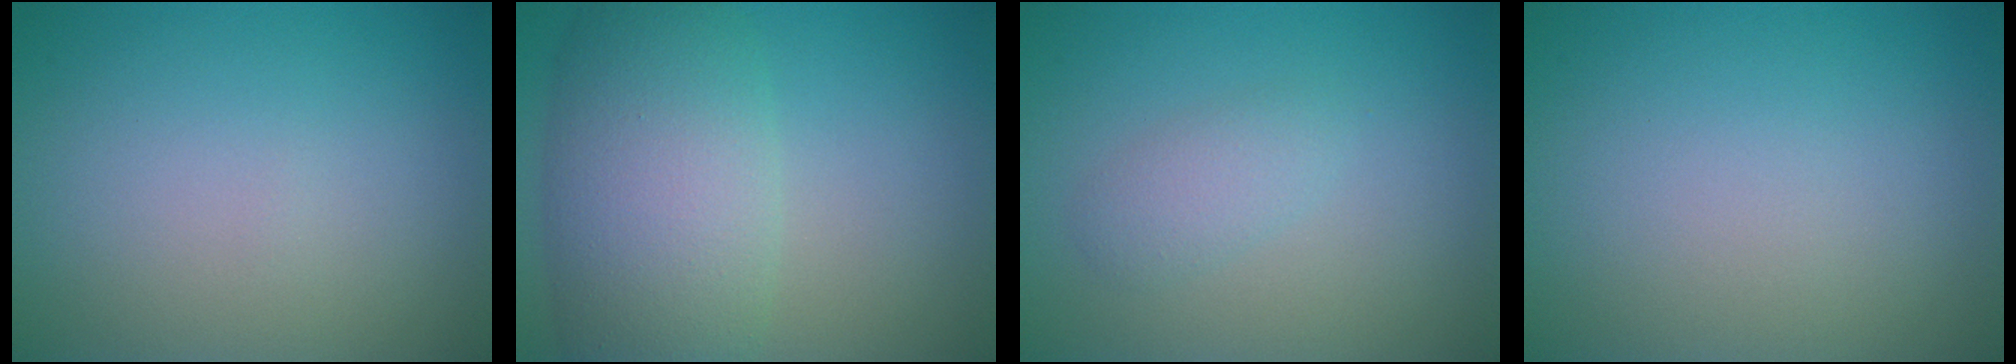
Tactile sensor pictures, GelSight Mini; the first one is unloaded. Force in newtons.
{"total": 8.1, "press": 8.1, "slide": 0.5}
{"total": 1.8, "press": 1.8, "slide": 0.2}
{"total": 0.0}